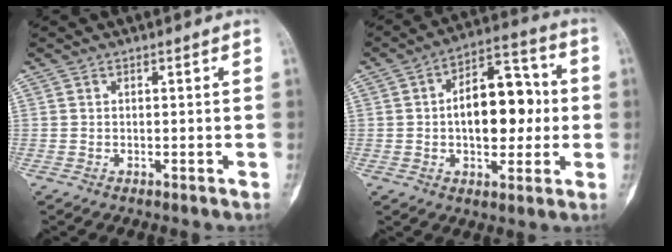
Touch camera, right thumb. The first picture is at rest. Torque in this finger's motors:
{"motor_torque": [1.34, 1.37, 0.01, 0.04, 0.33]}